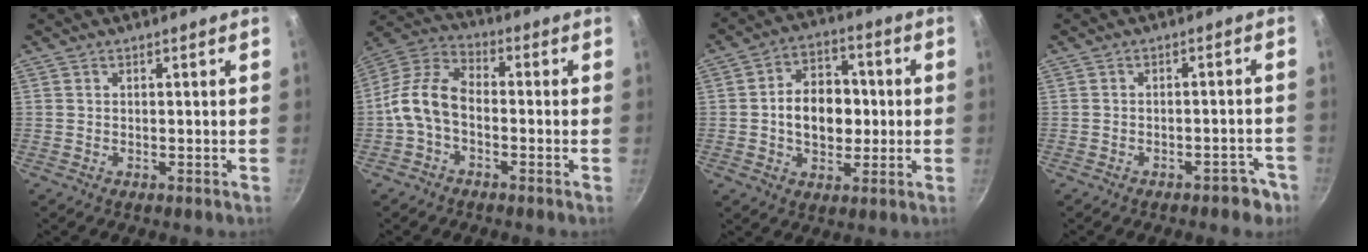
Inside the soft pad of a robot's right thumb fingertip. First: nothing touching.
{"total": 10.4, "force": [-2.0, 6.4, 7.9], "torque": [-0.158, 0.036, -0.050]}
{"total": 11.9, "force": [-0.2, 8.3, 8.6], "torque": [-0.101, 0.020, -0.007]}
{"total": 4.5, "force": [-3.3, 2.1, 2.2], "torque": [-0.015, 0.035, -0.038]}